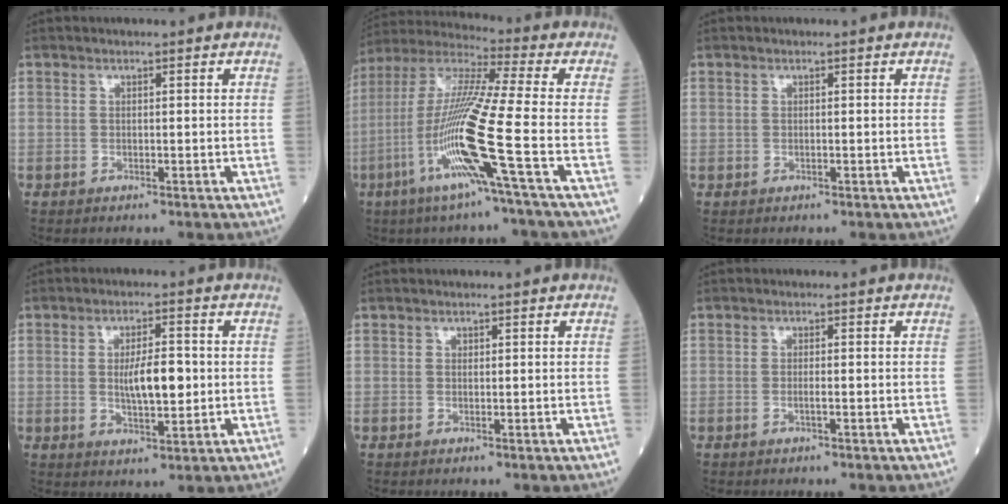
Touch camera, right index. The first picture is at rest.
{"total": 16.1, "force": [-5.6, -1.9, 14.9], "torque": [-0.310, -0.016, -0.118]}
{"total": 0.0}
{"total": 6.6, "force": [0.1, 1.9, 6.3], "torque": [-0.111, 0.000, 0.004]}
{"total": 0.0}
{"total": 1.1, "force": [-0.4, -0.3, 1.0], "torque": [-0.022, -0.001, -0.008]}